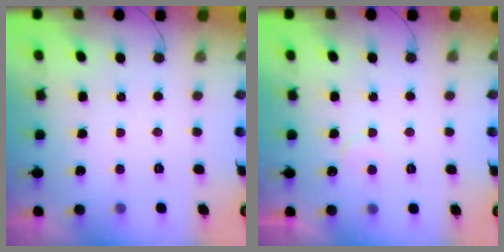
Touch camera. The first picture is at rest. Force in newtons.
{"total": 4.4, "press": 4.4, "slide": 0.3}